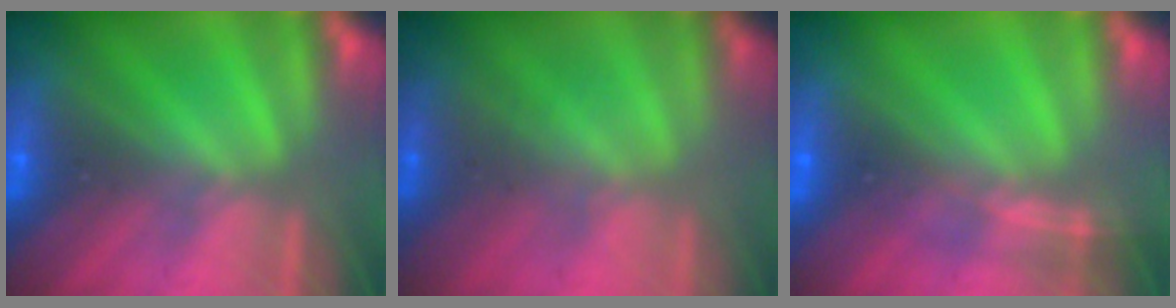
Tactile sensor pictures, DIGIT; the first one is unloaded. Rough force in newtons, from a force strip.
{"total": 1.8}
{"total": 1.8}